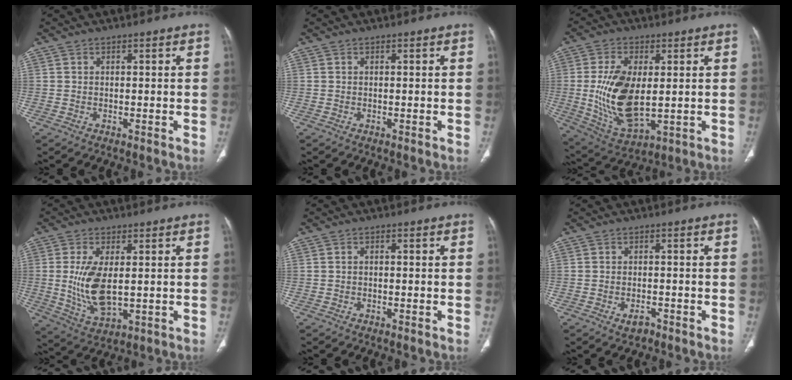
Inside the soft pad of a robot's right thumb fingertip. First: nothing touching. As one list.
[{"total": 0.0}, {"total": 15.1, "force": [0.5, 7.7, 13.0], "torque": [-0.250, -0.018, 0.025]}, {"total": 10.2, "force": [0.3, 4.8, 9.0], "torque": [-0.183, -0.018, 0.023]}, {"total": 0.5, "force": [-0.2, 0.3, 0.3], "torque": [-0.005, 0.002, -0.008]}, {"total": 2.2, "force": [-1.4, 1.3, 1.2], "torque": [-0.022, 0.007, -0.018]}]